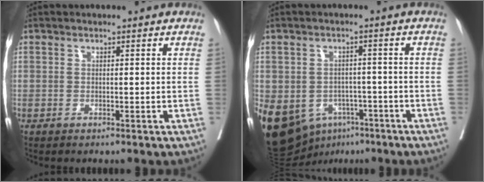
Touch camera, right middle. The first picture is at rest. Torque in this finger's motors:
{"motor_torque": [1.23, -0.91, 1.05, 0.21]}